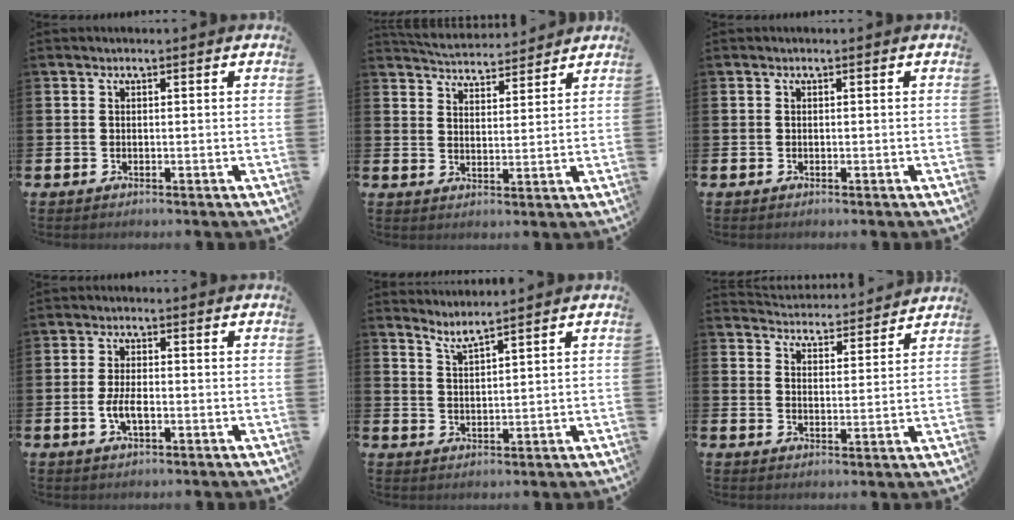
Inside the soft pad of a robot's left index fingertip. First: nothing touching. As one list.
[{"total": 4.8, "force": [4.8, 0.5, -0.1], "torque": [-0.021, -0.029, 0.088]}, {"total": 0.0}, {"total": 3.4, "force": [-0.8, 1.5, 3.0], "torque": [-0.054, 0.003, -0.014]}, {"total": 3.3, "force": [3.2, -0.5, 0.5], "torque": [-0.024, -0.014, 0.059]}, {"total": 4.4, "force": [4.4, 0.3, -0.2], "torque": [-0.012, -0.039, 0.075]}]